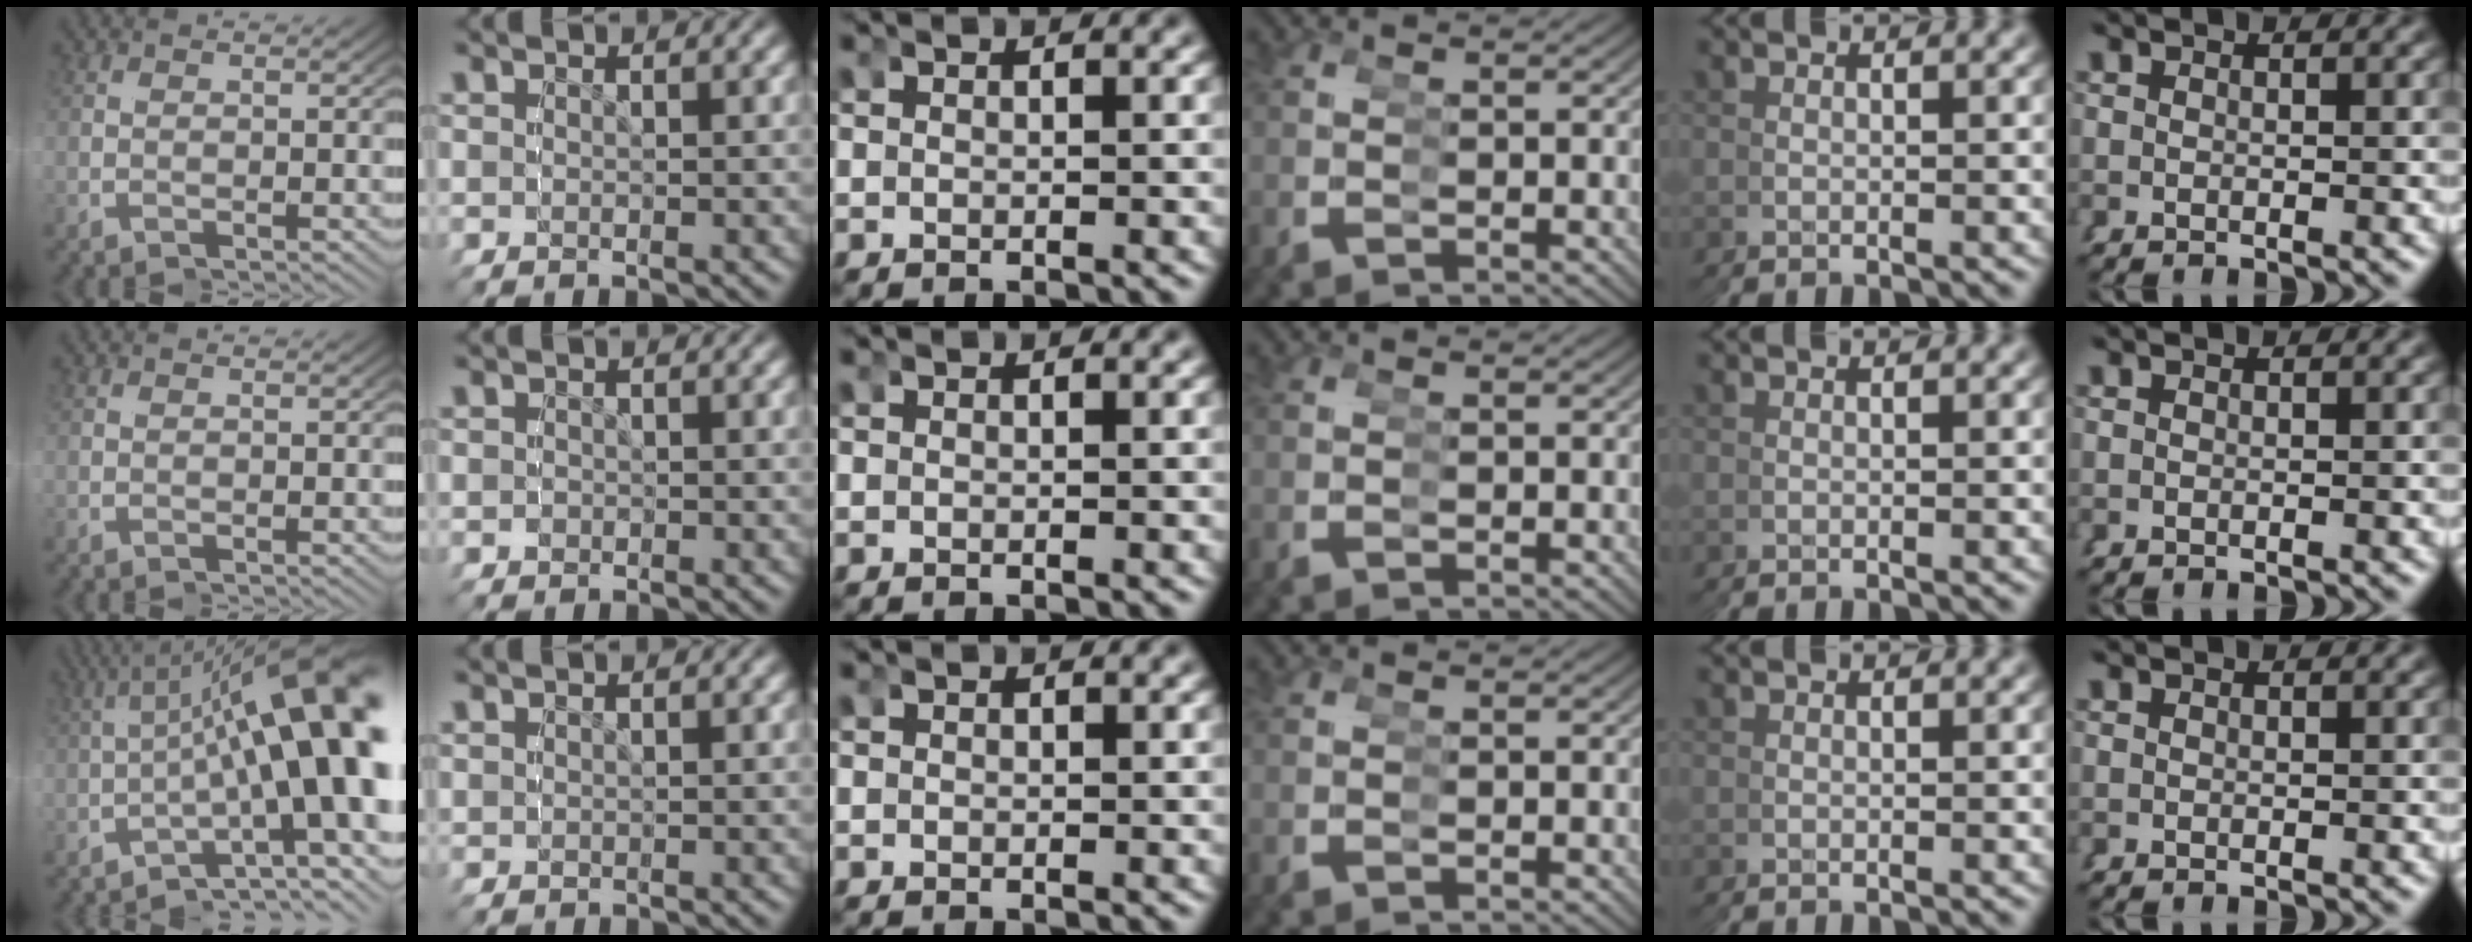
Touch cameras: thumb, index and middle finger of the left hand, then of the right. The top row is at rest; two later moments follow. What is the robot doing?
{"motion": "grasp_and_lifting", "object": "cup"}